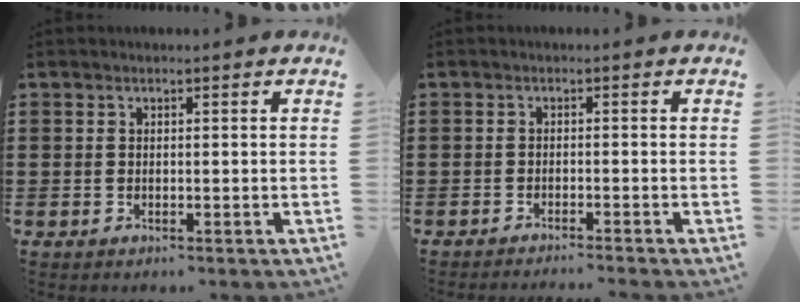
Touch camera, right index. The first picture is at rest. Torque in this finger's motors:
{"motor_torque": [1.54, 0.60, 0.28, 0.02]}